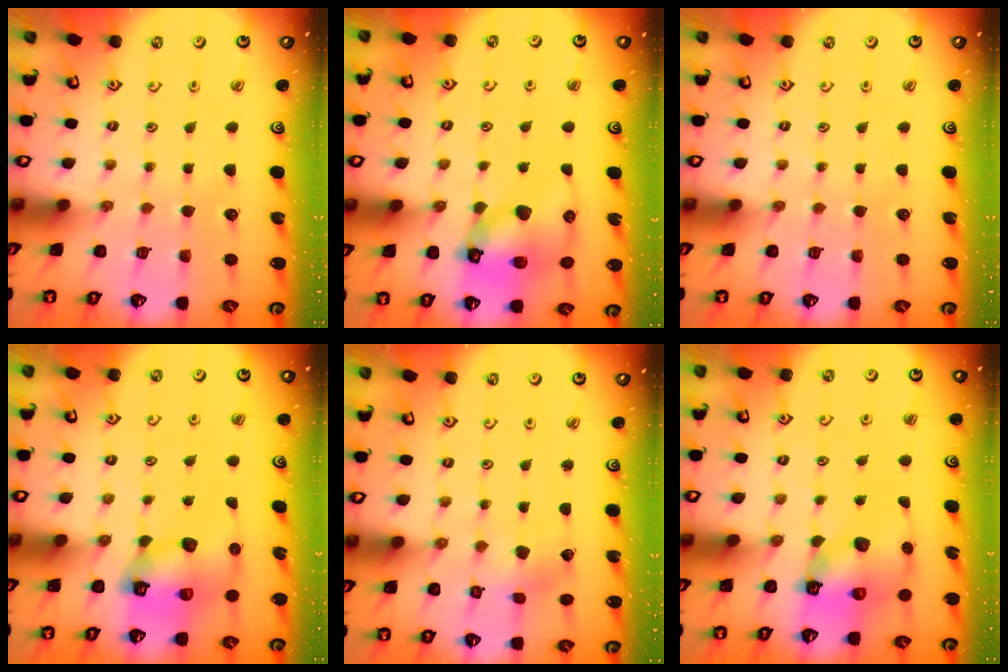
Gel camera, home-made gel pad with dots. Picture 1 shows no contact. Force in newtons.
{"total": 12.0, "press": 11.9, "slide": 1.8}
{"total": 0.0}
{"total": 10.0, "press": 9.8, "slide": 1.6}
{"total": 2.7, "press": 2.6, "slide": 0.7}
{"total": 8.4, "press": 8.3, "slide": 1.5}